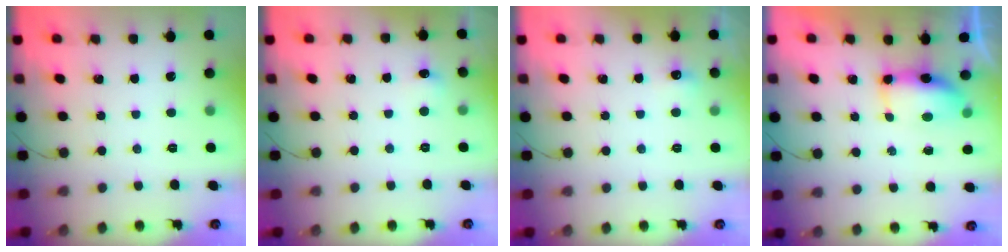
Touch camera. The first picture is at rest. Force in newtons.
{"total": 4.4, "press": 4.2, "slide": 1.2}
{"total": 12.3, "press": 4.6, "slide": 11.4}
{"total": 9.2, "press": 7.8, "slide": 5.0}